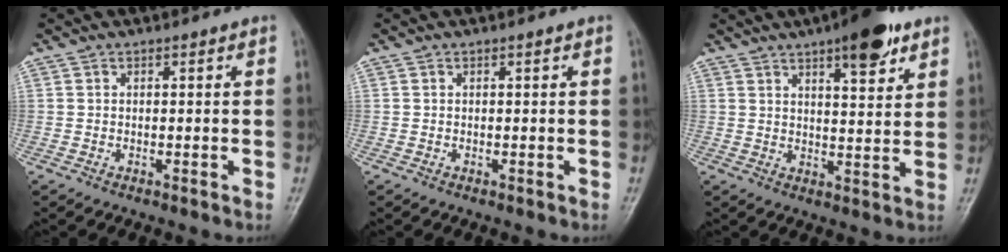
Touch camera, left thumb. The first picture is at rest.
{"total": 0.0}
{"total": 10.6, "force": [6.4, 3.3, 7.7], "torque": [-0.090, -0.030, 0.089]}